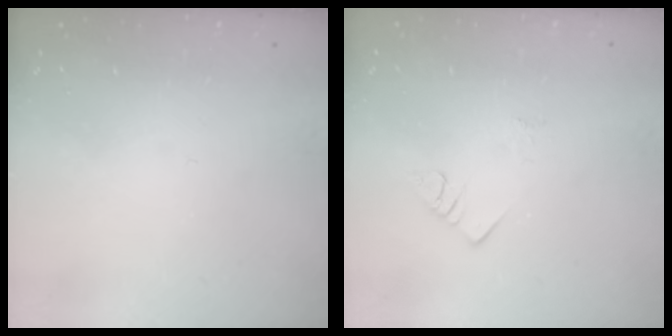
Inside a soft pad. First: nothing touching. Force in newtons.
{"total": 2.8, "press": 2.8, "slide": 0.4}